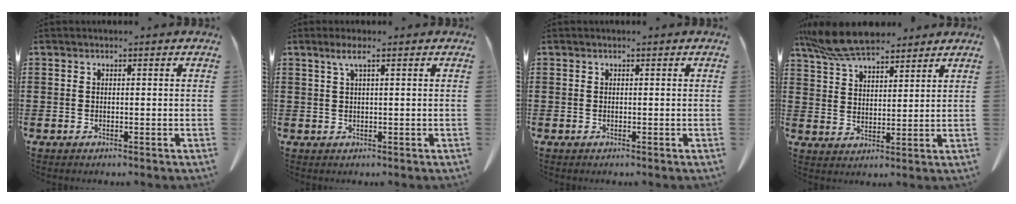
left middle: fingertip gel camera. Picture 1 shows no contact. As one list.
[{"total": 2.2, "force": [1.0, 0.1, 1.9], "torque": [-0.042, -0.001, 0.018]}, {"total": 0.0}, {"total": 9.0, "force": [7.8, 2.4, 3.9], "torque": [-0.100, -0.017, 0.148]}]